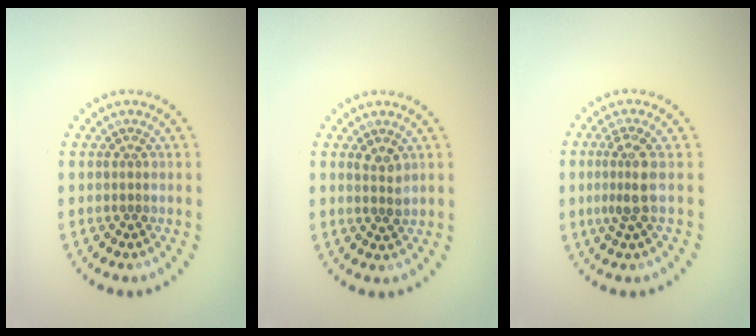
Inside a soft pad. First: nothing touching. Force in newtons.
{"total": 1.4, "press": 1.3, "slide": 0.6}
{"total": 2.6, "press": 1.9, "slide": 1.7}